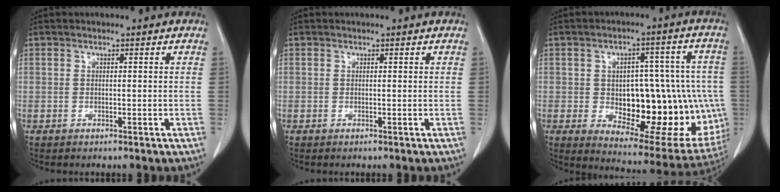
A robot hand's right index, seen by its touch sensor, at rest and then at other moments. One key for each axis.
{"total": 0.0}
{"total": 23.2, "fx": -3.2, "fy": 10.8, "fz": 20.3, "tx": -0.232, "ty": 0.021, "tz": -0.012}